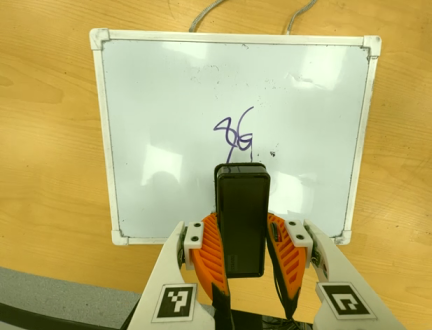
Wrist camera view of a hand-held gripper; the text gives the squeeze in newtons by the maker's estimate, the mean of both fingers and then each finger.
{"total": 8.0, "left": 6.5, "right": 9.6}